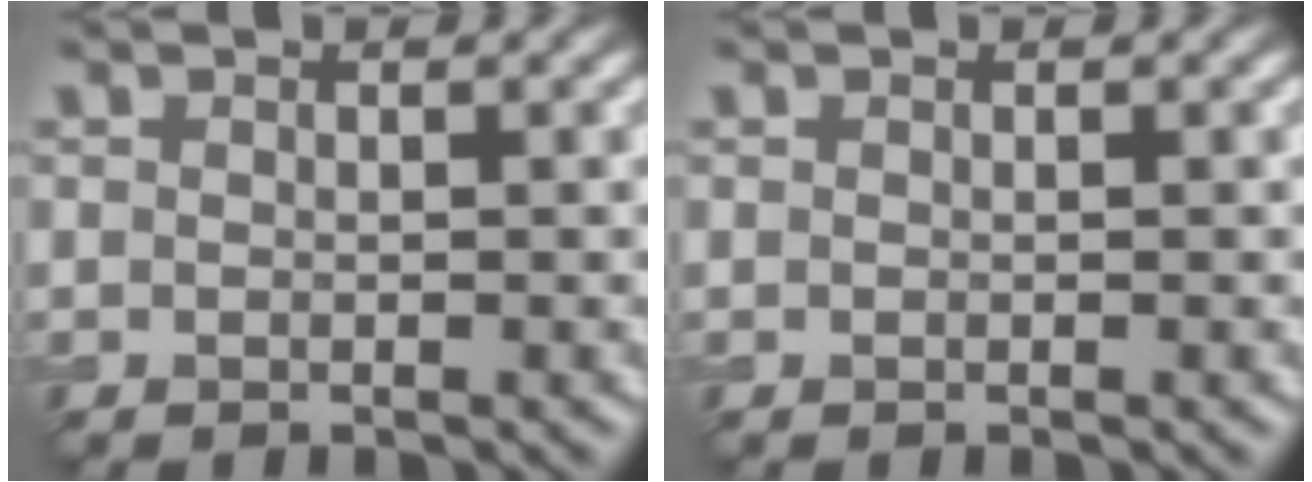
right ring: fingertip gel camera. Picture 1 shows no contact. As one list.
[{"total": 0.0}]